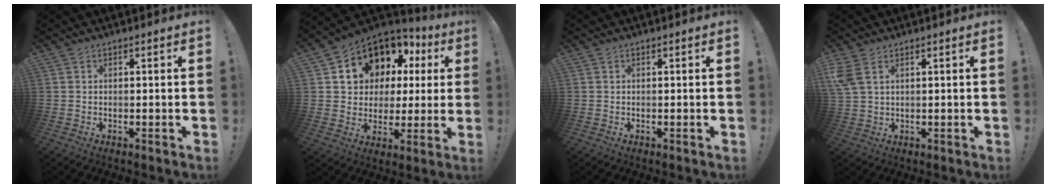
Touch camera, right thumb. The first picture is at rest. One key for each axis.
{"total": 11.7, "fx": 6.6, "fy": 8.7, "fz": 4.1, "tx": -0.065, "ty": -0.055, "tz": 0.136}
{"total": 0.0}
{"total": 5.3, "fx": 2.5, "fy": 2.6, "fz": 3.9, "tx": -0.077, "ty": -0.006, "tz": 0.049}